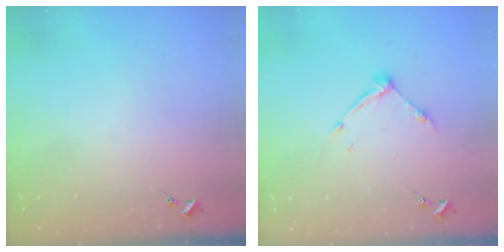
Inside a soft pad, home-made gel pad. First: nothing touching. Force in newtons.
{"total": 8.4, "press": 8.4, "slide": 0.5}